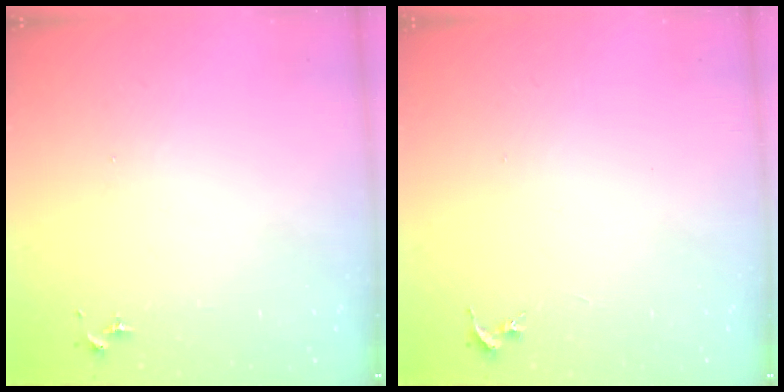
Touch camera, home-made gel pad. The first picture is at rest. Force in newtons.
{"total": 0.0}